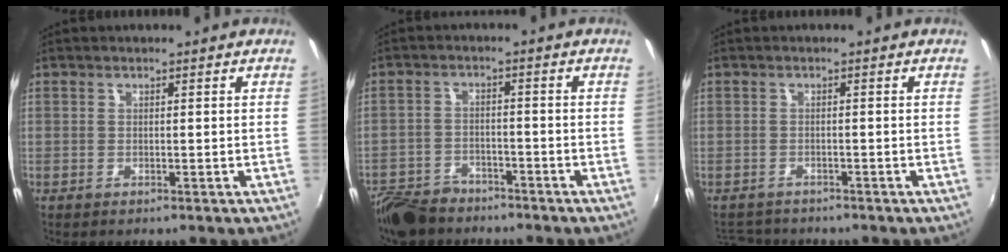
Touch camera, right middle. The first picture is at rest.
{"total": 9.7, "force": [-7.8, 4.8, 3.2], "torque": [-0.094, -0.006, -0.134]}
{"total": 4.5, "force": [-4.1, 1.6, 0.9], "torque": [-0.030, -0.006, -0.069]}